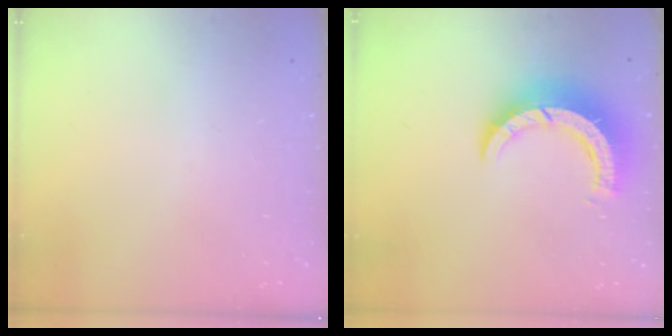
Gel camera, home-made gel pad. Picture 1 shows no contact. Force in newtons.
{"total": 10.3, "press": 10.2, "slide": 1.1}